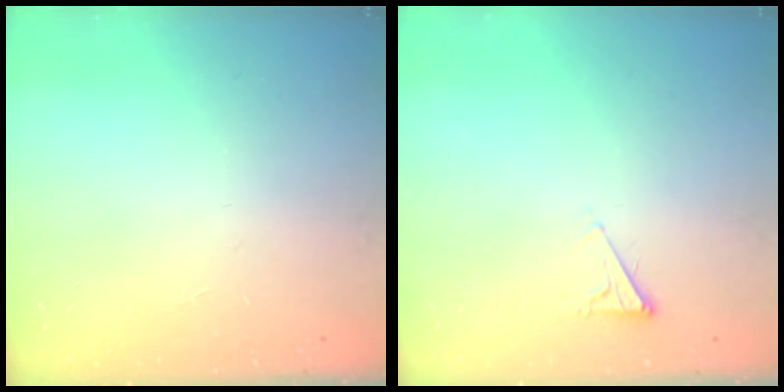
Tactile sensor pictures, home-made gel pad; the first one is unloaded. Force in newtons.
{"total": 2.9, "press": 2.9, "slide": 0.5}